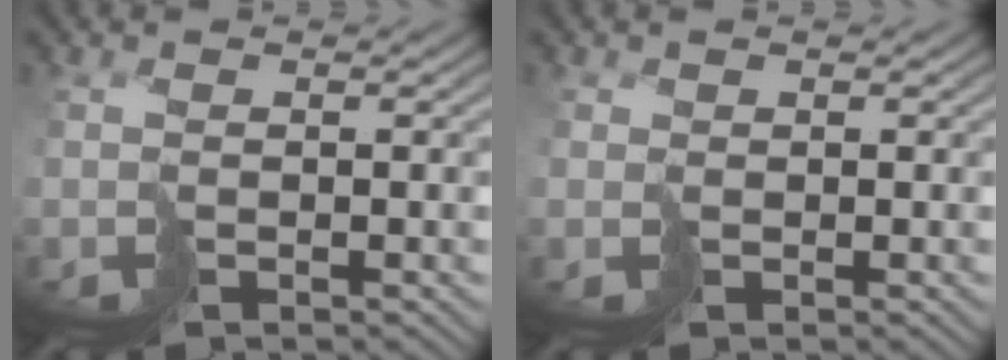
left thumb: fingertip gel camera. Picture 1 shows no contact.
{"total": 1.1, "force": [0.6, 0.9, 0.2], "torque": [-0.011, 0.001, 0.009]}